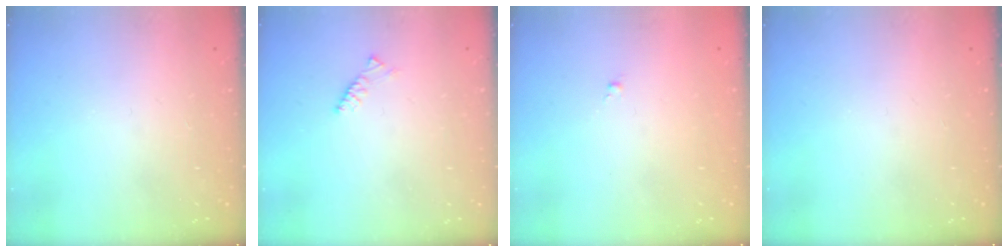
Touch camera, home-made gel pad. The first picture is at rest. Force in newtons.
{"total": 2.4, "press": 2.3, "slide": 0.6}
{"total": 0.0}
{"total": 0.0}